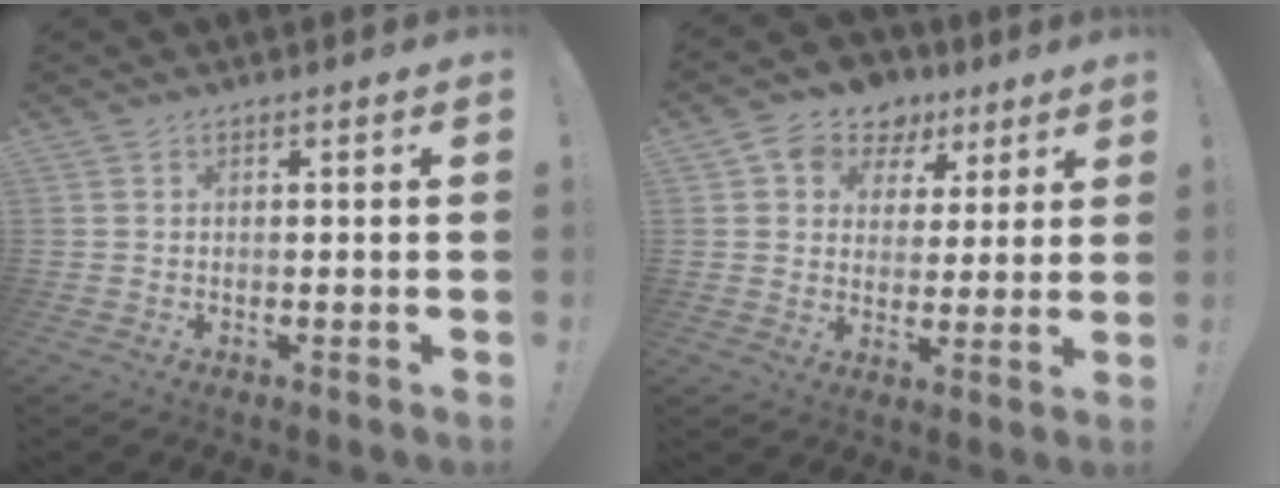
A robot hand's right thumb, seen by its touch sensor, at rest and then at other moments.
{"total": 8.9, "force": [4.6, 7.2, 2.3], "torque": [-0.037, -0.027, 0.091]}